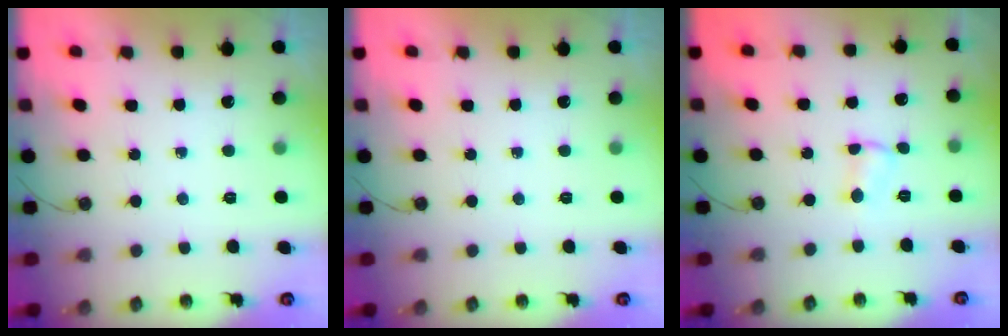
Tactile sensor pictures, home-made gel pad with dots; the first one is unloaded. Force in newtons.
{"total": 0.0}
{"total": 2.5, "press": 2.5, "slide": 0.4}